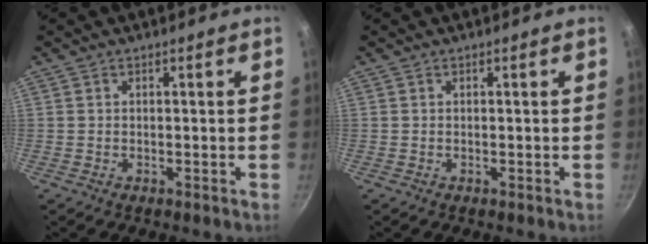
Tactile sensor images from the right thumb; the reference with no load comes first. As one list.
[{"total": 0.0}]